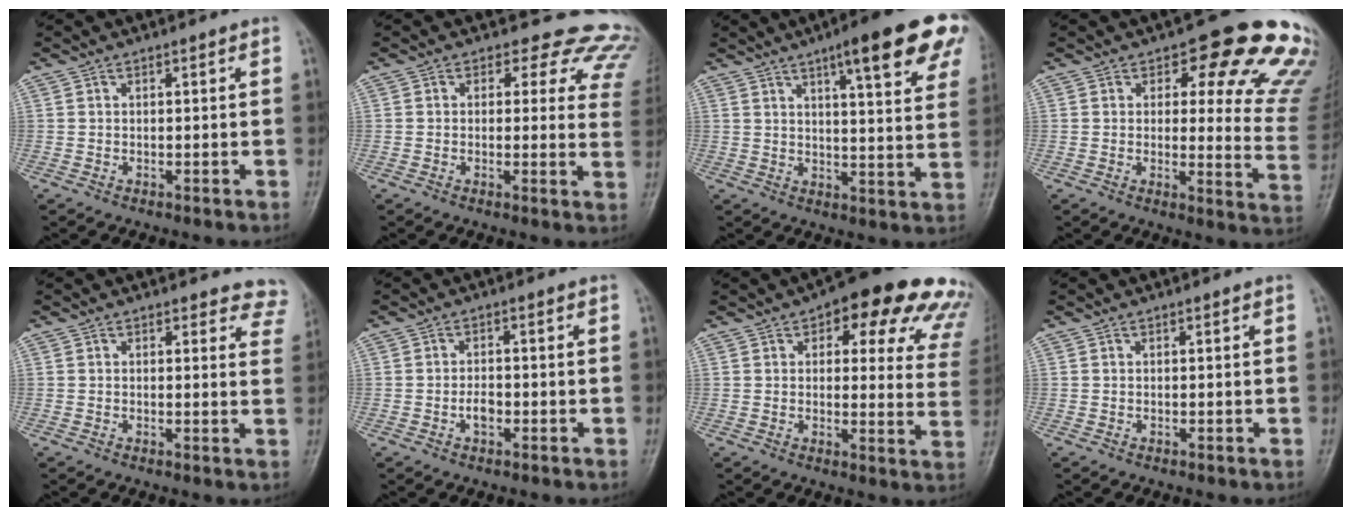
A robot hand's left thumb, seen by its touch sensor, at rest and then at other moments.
{"total": 13.4, "force": [10.0, 7.5, 5.0], "torque": [0.006, -0.039, 0.076]}
{"total": 17.9, "force": [10.0, 3.7, 14.3], "torque": [-0.156, -0.030, 0.127]}
{"total": 17.2, "force": [11.1, 7.1, 11.1], "torque": [-0.065, -0.065, 0.107]}
{"total": 6.7, "force": [6.1, 2.7, -0.2], "torque": [0.060, -0.028, 0.029]}
{"total": 2.6, "force": [-1.1, 1.5, 1.8], "torque": [-0.017, 0.006, -0.020]}
{"total": 21.5, "force": [13.3, 8.7, 14.5], "torque": [-0.119, -0.030, 0.141]}
{"total": 0.0}